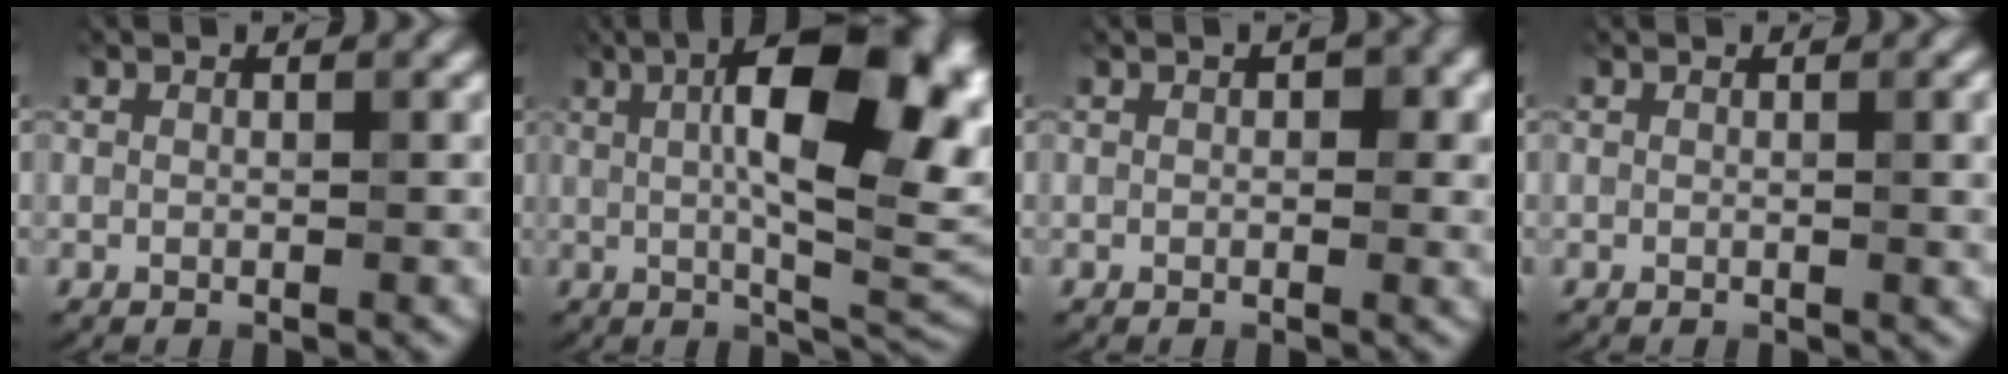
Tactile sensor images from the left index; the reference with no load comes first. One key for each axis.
{"total": 14.0, "fx": 2.9, "fy": 5.2, "fz": 12.7, "tx": -0.170, "ty": 0.014, "tz": 0.036}
{"total": 2.5, "fx": 0.6, "fy": 1.4, "fz": 2.0, "tx": -0.024, "ty": 0.003, "tz": 0.008}
{"total": 2.0, "fx": 0.6, "fy": 0.6, "fz": 1.8, "tx": -0.022, "ty": 0.002, "tz": 0.009}